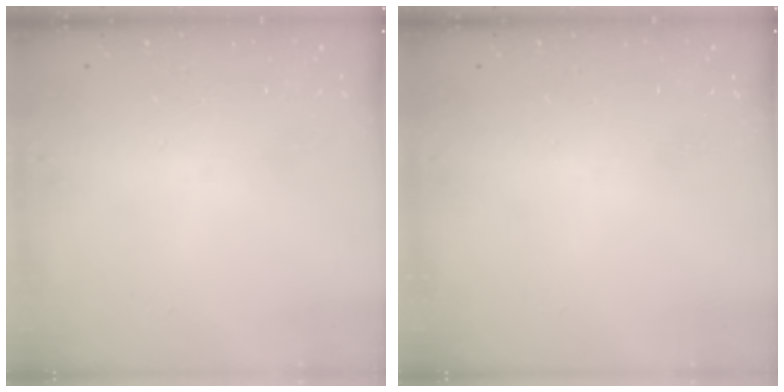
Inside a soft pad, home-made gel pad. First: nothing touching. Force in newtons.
{"total": 0.0}